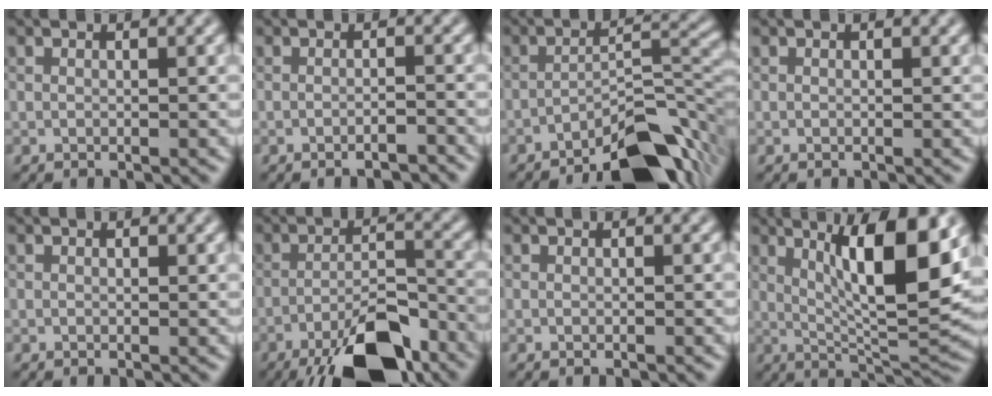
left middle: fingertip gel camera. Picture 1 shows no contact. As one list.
[{"total": 1.6, "force": [-1.3, -0.1, 0.9], "torque": [-0.011, 0.000, -0.017]}, {"total": 7.7, "force": [-5.7, 1.4, 5.0], "torque": [-0.077, 0.010, -0.085]}, {"total": 0.0}, {"total": 0.0}, {"total": 8.9, "force": [-6.1, 2.0, 6.1], "torque": [-0.107, -0.004, -0.094]}, {"total": 0.0}, {"total": 9.7, "force": [2.7, 2.0, 9.1], "torque": [-0.139, -0.005, 0.064]}]